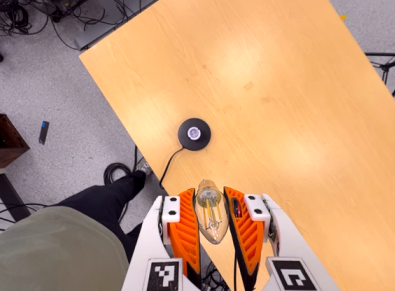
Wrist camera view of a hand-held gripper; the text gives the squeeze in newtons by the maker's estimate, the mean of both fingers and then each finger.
{"total": 22.1, "left": 24.8, "right": 19.4}